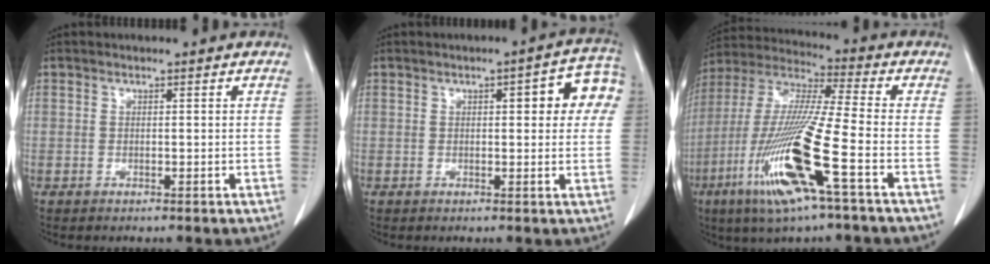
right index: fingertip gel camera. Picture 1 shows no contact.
{"total": 7.6, "force": [2.0, 2.3, 7.0], "torque": [-0.077, 0.022, 0.016]}
{"total": 17.9, "force": [-7.1, 0.3, 16.5], "torque": [-0.356, -0.027, -0.139]}